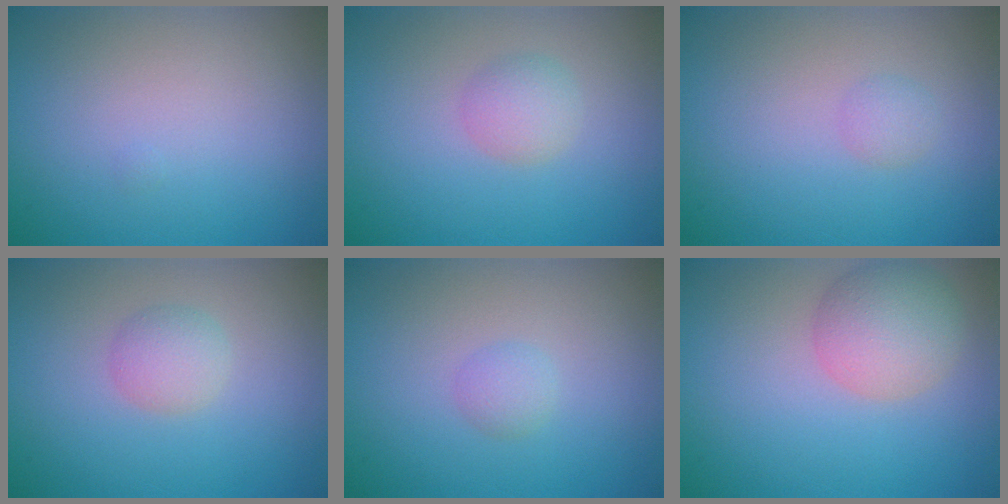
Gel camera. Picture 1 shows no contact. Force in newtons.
{"total": 1.7, "press": 1.7, "slide": 0.1}
{"total": 1.0, "press": 1.0, "slide": 0.1}
{"total": 1.9, "press": 1.9, "slide": 0.0}
{"total": 1.1, "press": 1.1, "slide": 0.1}
{"total": 4.5, "press": 4.5, "slide": 0.2}